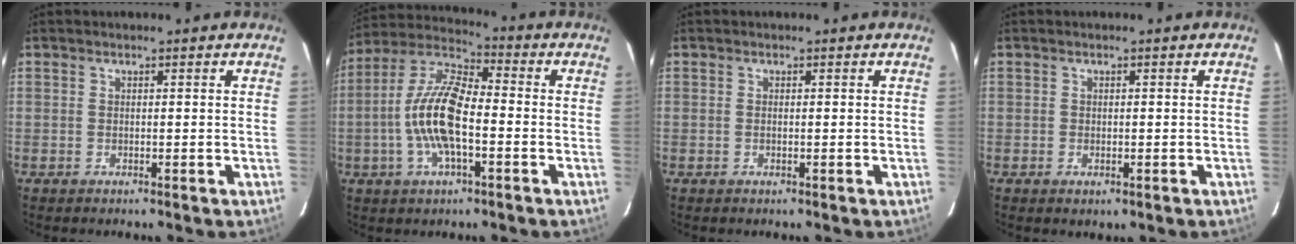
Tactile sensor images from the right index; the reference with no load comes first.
{"total": 13.6, "force": [-2.9, 5.0, 12.3], "torque": [-0.251, 0.006, -0.061]}
{"total": 0.5, "force": [-0.1, 0.0, 0.5], "torque": [-0.011, 0.000, -0.003]}
{"total": 1.1, "force": [-0.3, 0.8, 0.7], "torque": [-0.009, -0.002, -0.004]}